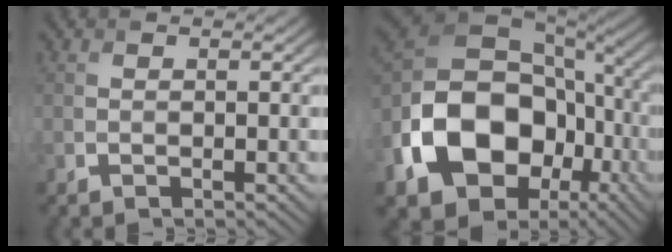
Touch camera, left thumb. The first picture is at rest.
{"total": 19.8, "force": [-3.3, 14.6, 13.0], "torque": [-0.302, -0.015, -0.044]}